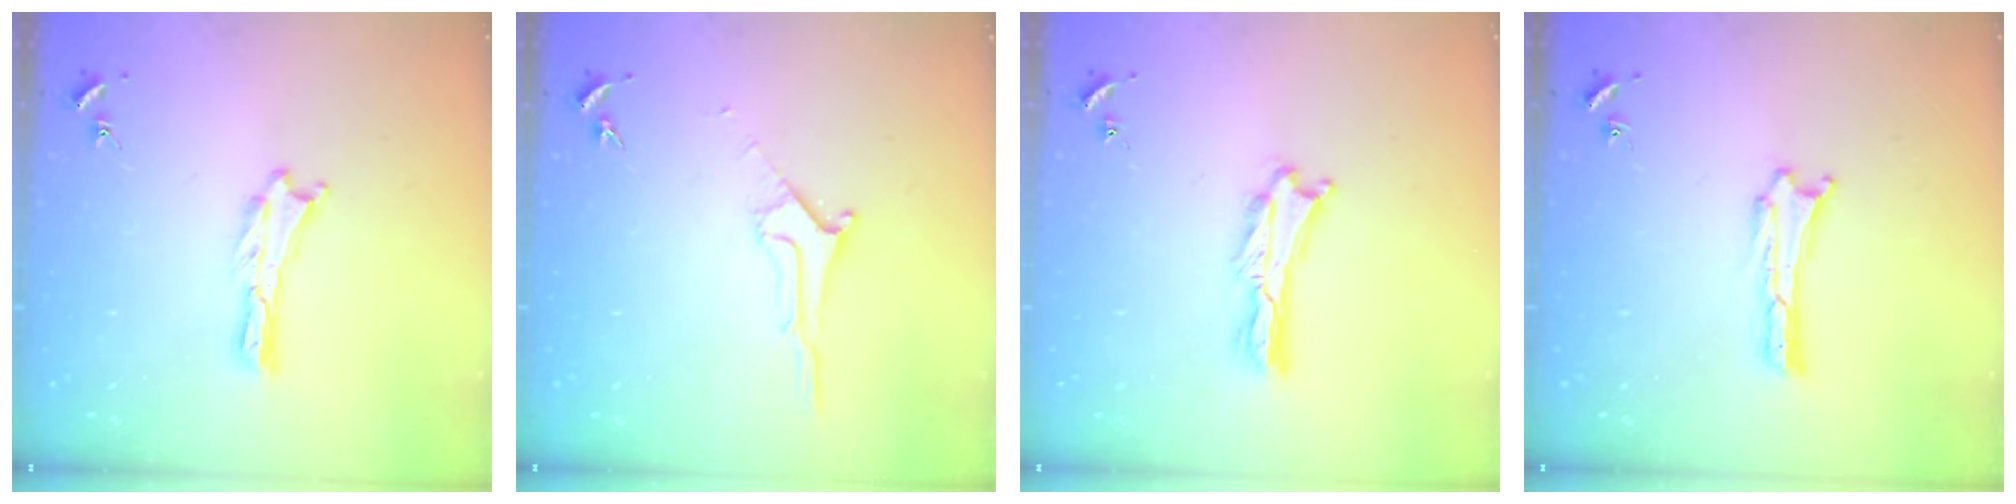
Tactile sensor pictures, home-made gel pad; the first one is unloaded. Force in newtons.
{"total": 1.8, "press": 1.7, "slide": 0.2}
{"total": 1.2, "press": 1.1, "slide": 0.3}
{"total": 0.0}